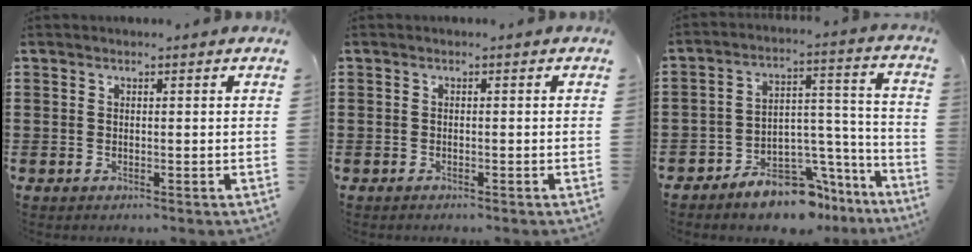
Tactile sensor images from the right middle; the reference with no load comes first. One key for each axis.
{"total": 0.5, "fx": -0.5, "fy": 0.1, "fz": 0.0, "tx": -0.002, "ty": -0.001, "tz": -0.011}
{"total": 8.8, "fx": -7.9, "fy": 3.1, "fz": 2.4, "tx": -0.026, "ty": 0.031, "tz": -0.141}